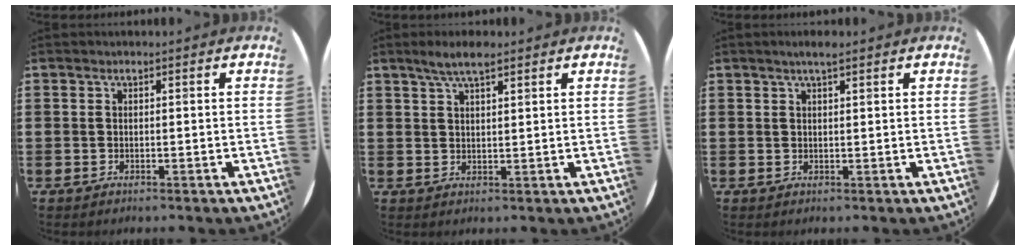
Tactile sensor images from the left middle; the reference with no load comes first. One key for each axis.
{"total": 3.9, "fx": 2.9, "fy": 0.9, "fz": 2.5, "tx": -0.046, "ty": 0.003, "tz": 0.049}
{"total": 1.9, "fx": 1.4, "fy": 0.2, "fz": 1.2, "tx": -0.024, "ty": 0.004, "tz": 0.025}